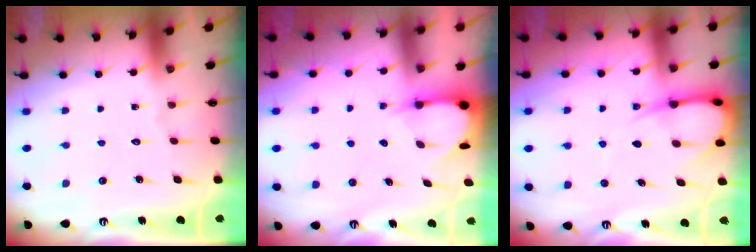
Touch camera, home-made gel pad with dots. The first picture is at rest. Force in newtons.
{"total": 3.6, "press": 3.6, "slide": 0.3}
{"total": 7.7, "press": 7.7, "slide": 0.9}